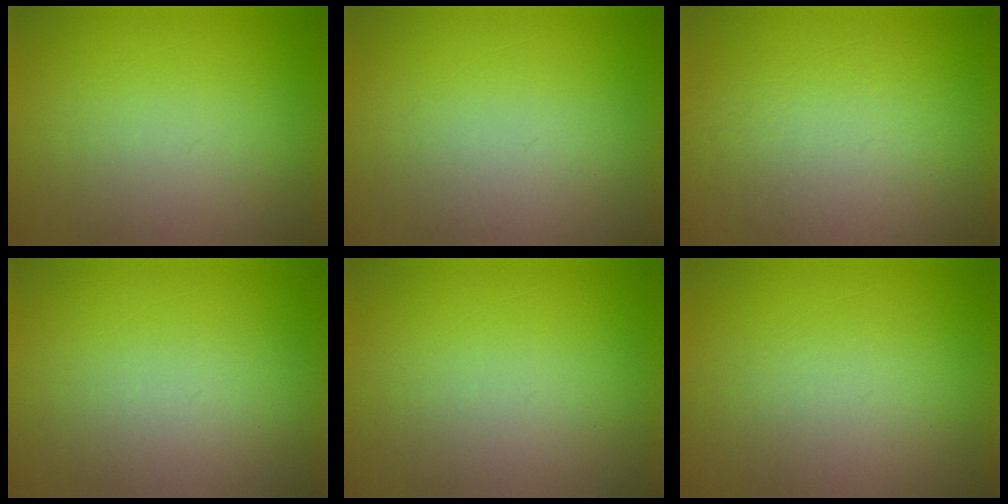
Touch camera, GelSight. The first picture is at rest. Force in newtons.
{"total": 2.0}
{"total": 5.8}
{"total": 1.3}
{"total": 0.0}
{"total": 3.7}